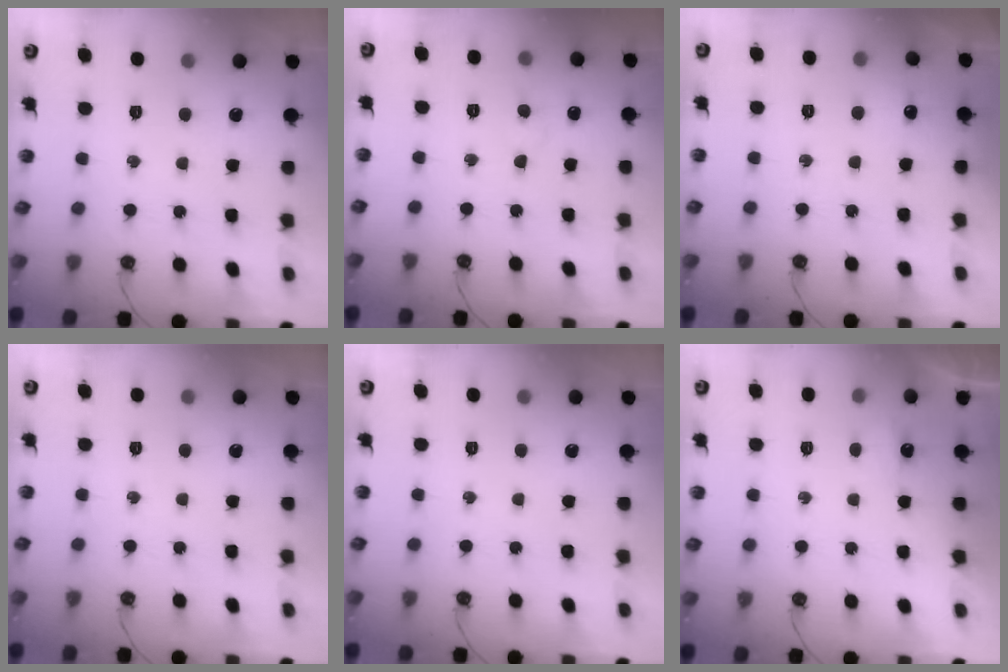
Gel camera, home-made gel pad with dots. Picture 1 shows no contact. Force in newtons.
{"total": 3.0, "press": 3.0, "slide": 0.4}
{"total": 5.2, "press": 5.1, "slide": 0.7}
{"total": 0.0}
{"total": 0.0}
{"total": 2.6, "press": 2.6, "slide": 0.4}